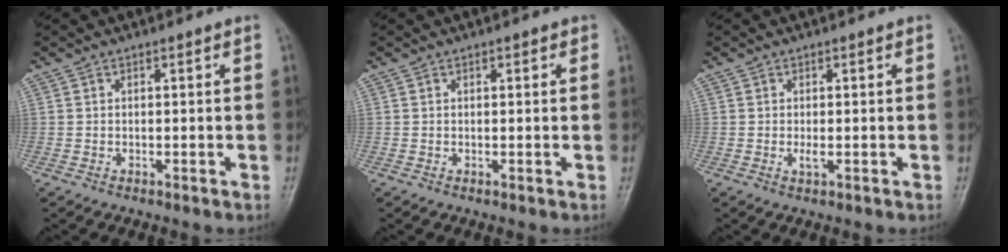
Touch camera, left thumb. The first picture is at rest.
{"total": 0.8, "force": [0.4, 0.5, 0.5], "torque": [-0.003, 0.000, 0.003]}
{"total": 1.2, "force": [-0.1, 0.4, 1.2], "torque": [-0.022, -0.004, 0.000]}